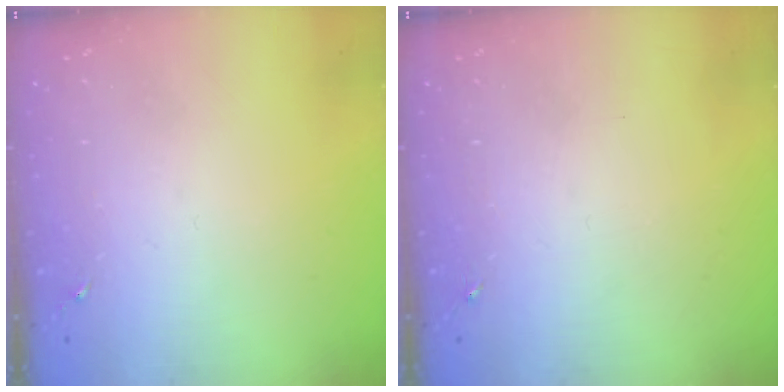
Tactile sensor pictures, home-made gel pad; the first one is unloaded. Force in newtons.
{"total": 0.0}